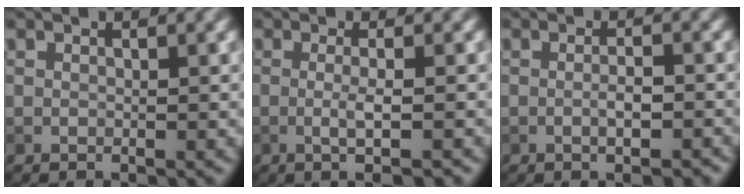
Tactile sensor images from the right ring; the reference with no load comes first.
{"total": 2.9, "force": [-0.4, 0.6, 2.8], "torque": [-0.044, -0.006, -0.008]}
{"total": 2.4, "force": [-0.7, 0.6, 2.3], "torque": [-0.034, 0.002, -0.009]}